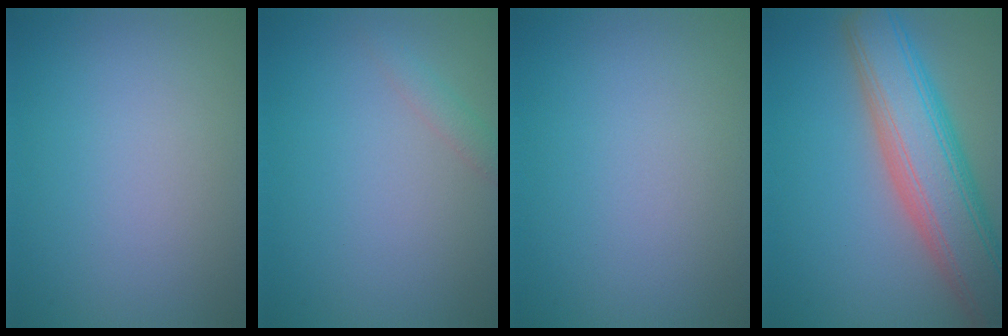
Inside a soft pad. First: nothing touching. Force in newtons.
{"total": 1.2, "press": 1.2, "slide": 0.1}
{"total": 0.0}
{"total": 9.5, "press": 9.5, "slide": 0.7}